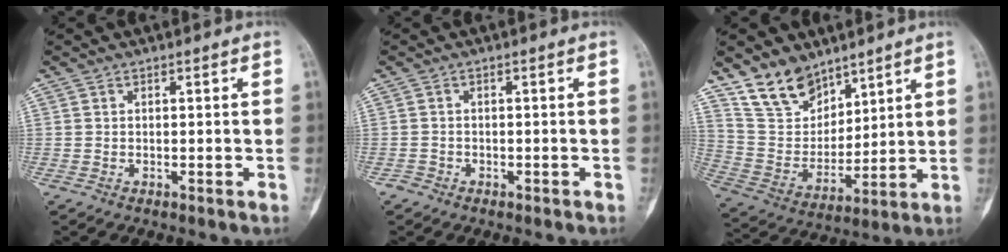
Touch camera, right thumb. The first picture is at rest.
{"total": 1.4, "force": [-1.0, 1.0, -0.2], "torque": [0.008, 0.005, -0.025]}
{"total": 12.4, "force": [9.2, 7.2, 3.9], "torque": [-0.042, -0.058, 0.194]}